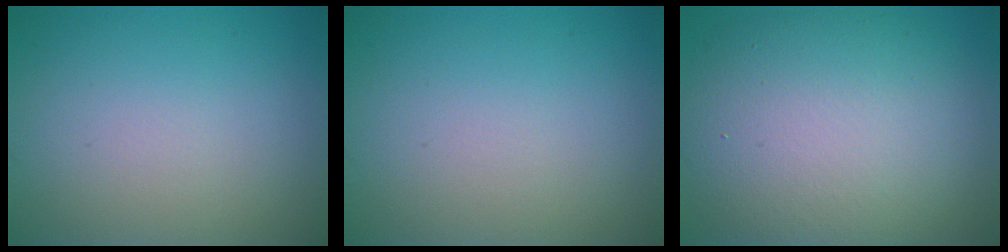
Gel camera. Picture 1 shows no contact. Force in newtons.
{"total": 0.0}
{"total": 12.0, "press": 12.0, "slide": 0.6}